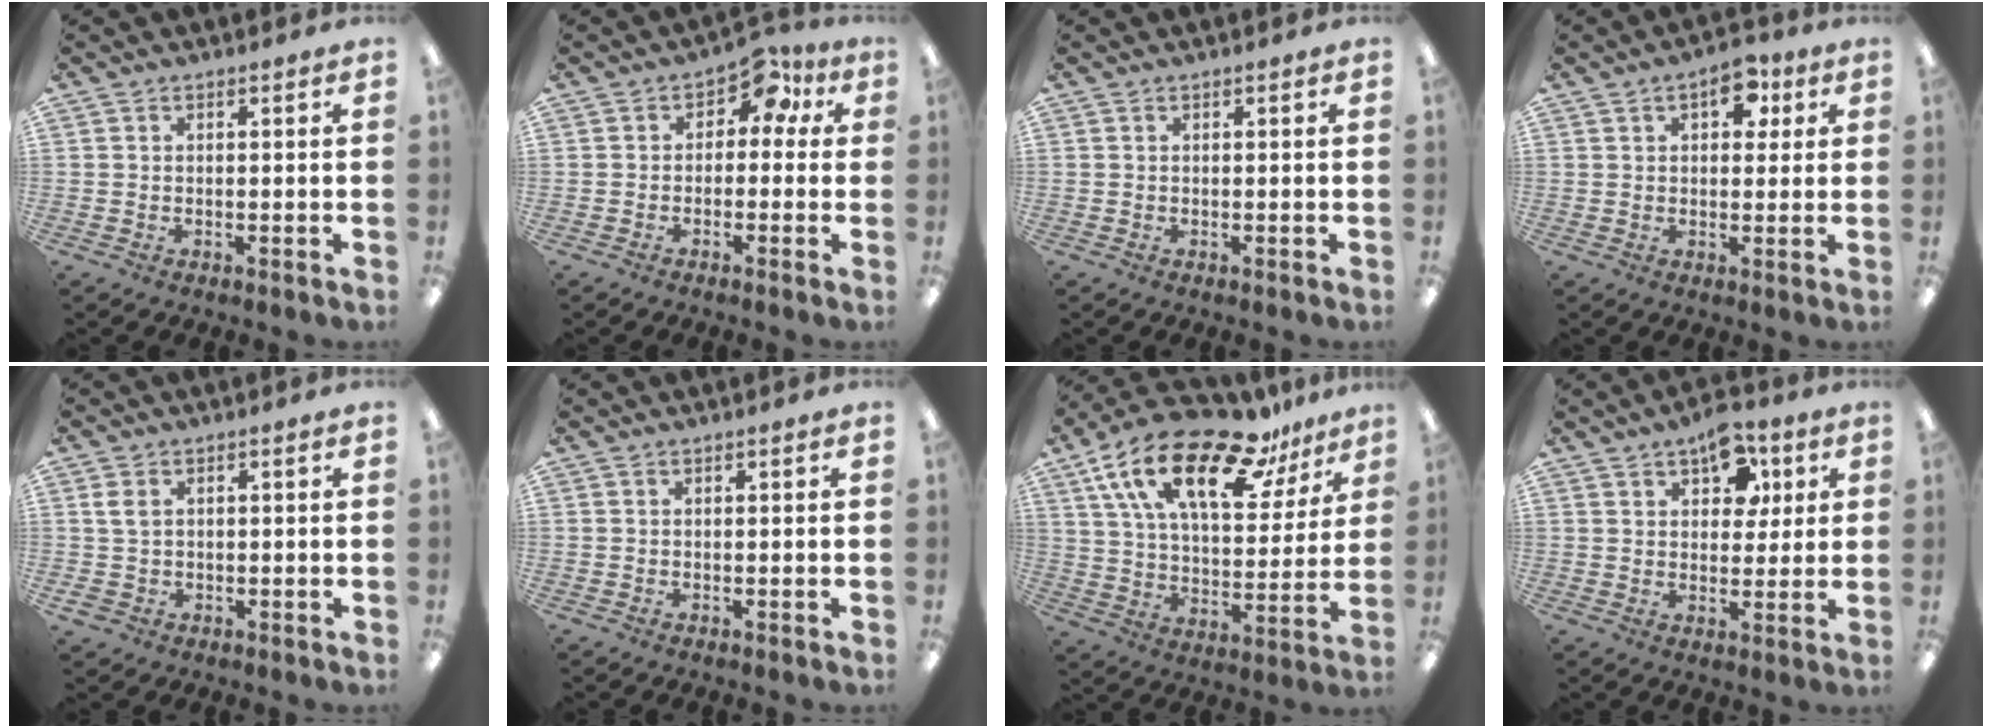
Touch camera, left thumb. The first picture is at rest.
{"total": 6.8, "force": [1.9, 4.7, 4.5], "torque": [-0.051, -0.004, 0.026]}
{"total": 0.0}
{"total": 7.5, "force": [3.2, 4.2, 5.3], "torque": [-0.059, -0.006, 0.050]}
{"total": 3.7, "force": [0.6, 2.7, 2.4], "torque": [-0.054, 0.005, 0.009]}
{"total": 0.0}
{"total": 23.4, "force": [14.8, 9.5, 15.5], "torque": [-0.270, -0.077, 0.255]}
{"total": 9.8, "force": [5.4, 6.1, 5.4], "torque": [-0.056, -0.016, 0.092]}